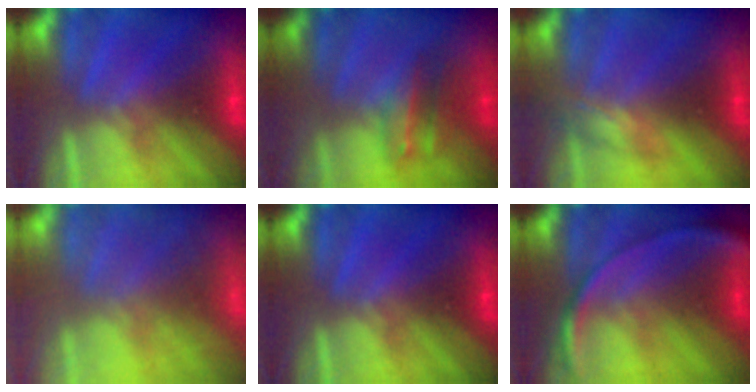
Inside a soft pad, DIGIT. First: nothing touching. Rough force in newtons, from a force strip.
{"total": 2.6}
{"total": 2.3}
{"total": 7.6}
{"total": 0.0}
{"total": 2.7}